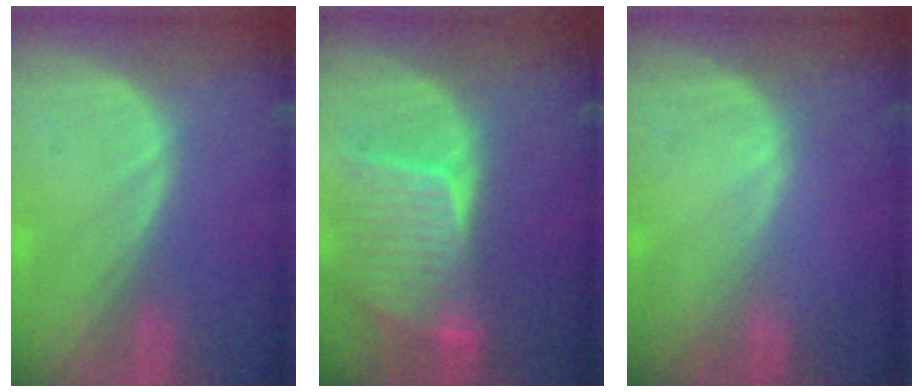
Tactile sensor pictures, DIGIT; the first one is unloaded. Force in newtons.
{"total": 9.0, "press": 8.0, "slide": 4.1}
{"total": 0.0}